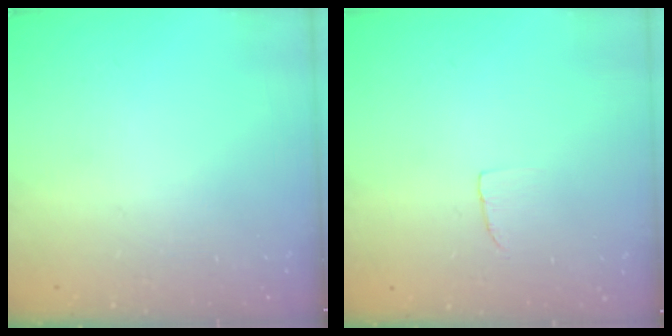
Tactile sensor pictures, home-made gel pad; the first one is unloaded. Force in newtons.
{"total": 2.7, "press": 2.7, "slide": 0.2}